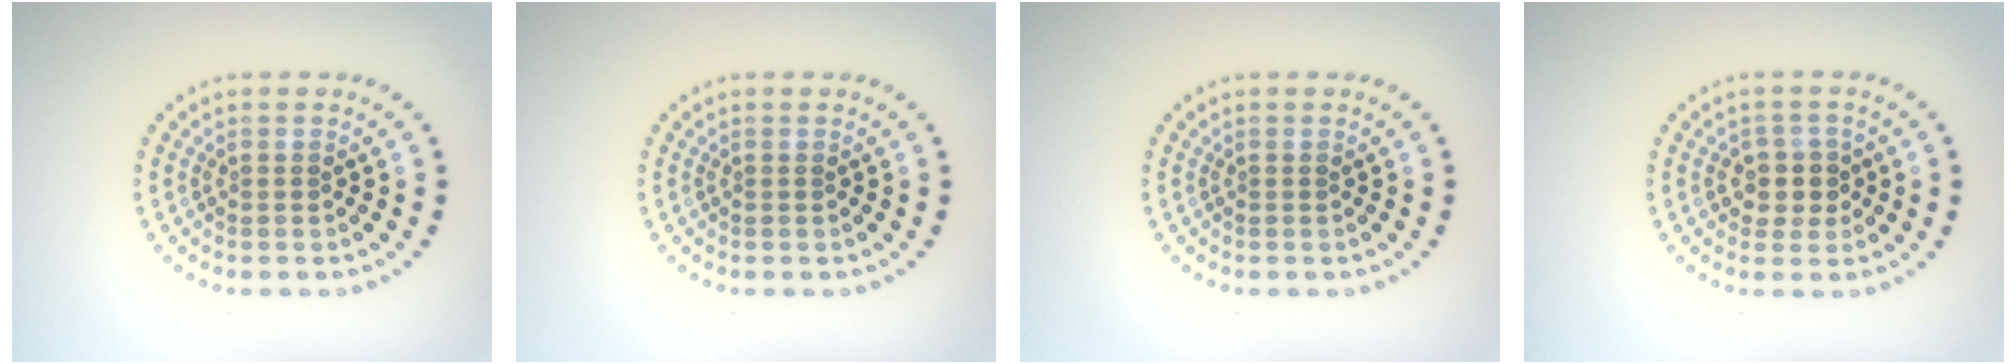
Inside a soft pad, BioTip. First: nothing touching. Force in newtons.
{"total": 0.0}
{"total": 0.0}
{"total": 2.6, "press": 2.3, "slide": 1.1}